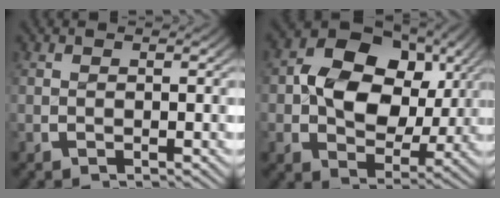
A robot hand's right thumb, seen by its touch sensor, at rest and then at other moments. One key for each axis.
{"total": 11.4, "fx": 1.0, "fy": 8.4, "fz": 7.7, "tx": -0.152, "ty": -0.023, "tz": 0.018}